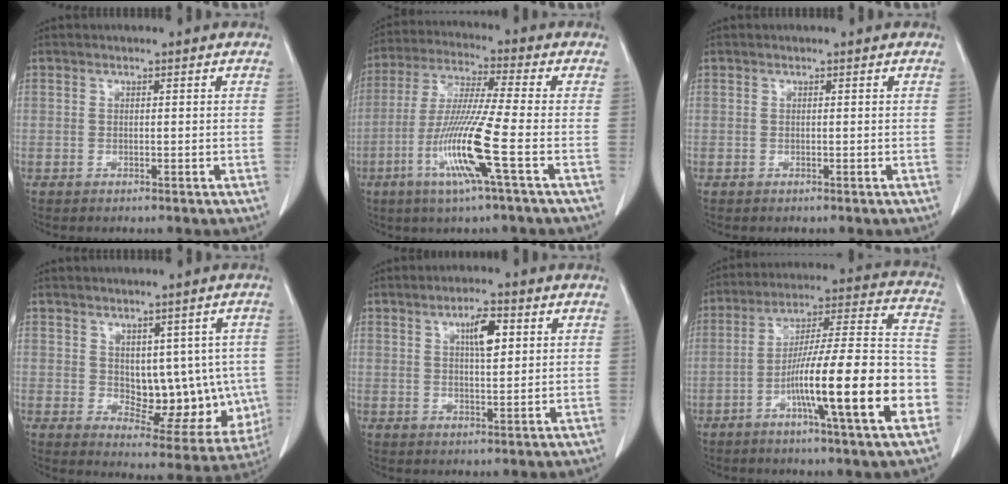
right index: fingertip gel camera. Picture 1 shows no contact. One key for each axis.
{"total": 12.7, "fx": -4.4, "fy": -1.1, "fz": 11.8, "tx": -0.239, "ty": -0.020, "tz": -0.093}
{"total": 0.0}
{"total": 12.1, "fx": 0.6, "fy": 6.8, "fz": 9.9, "tx": -0.111, "ty": 0.005, "tz": 0.033}
{"total": 4.9, "fx": 1.8, "fy": 1.3, "fz": 4.4, "tx": -0.075, "ty": 0.003, "tz": 0.031}
{"total": 20.0, "fx": -7.1, "fy": 0.9, "fz": 18.7, "tx": -0.266, "ty": 0.008, "tz": -0.113}